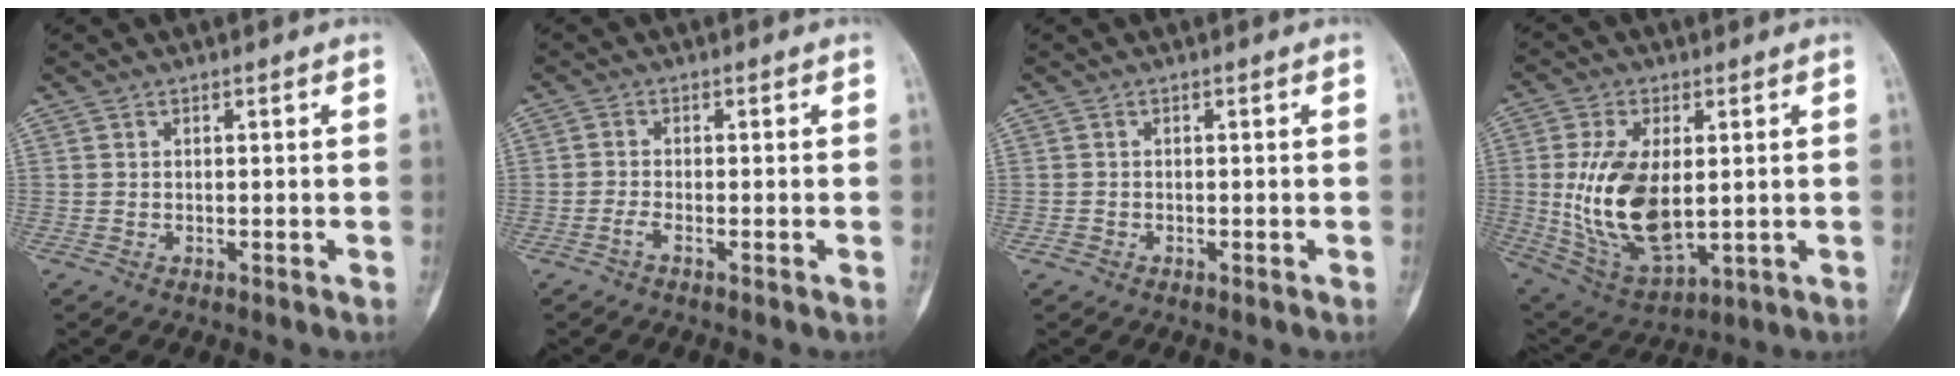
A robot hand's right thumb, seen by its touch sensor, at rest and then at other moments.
{"total": 1.5, "force": [-1.0, 0.3, 1.1], "torque": [-0.028, 0.003, -0.024]}
{"total": 0.7, "force": [-0.4, 0.6, 0.0], "torque": [0.004, 0.004, -0.011]}
{"total": 16.8, "force": [0.7, 9.2, 14.1], "torque": [-0.262, -0.014, 0.032]}